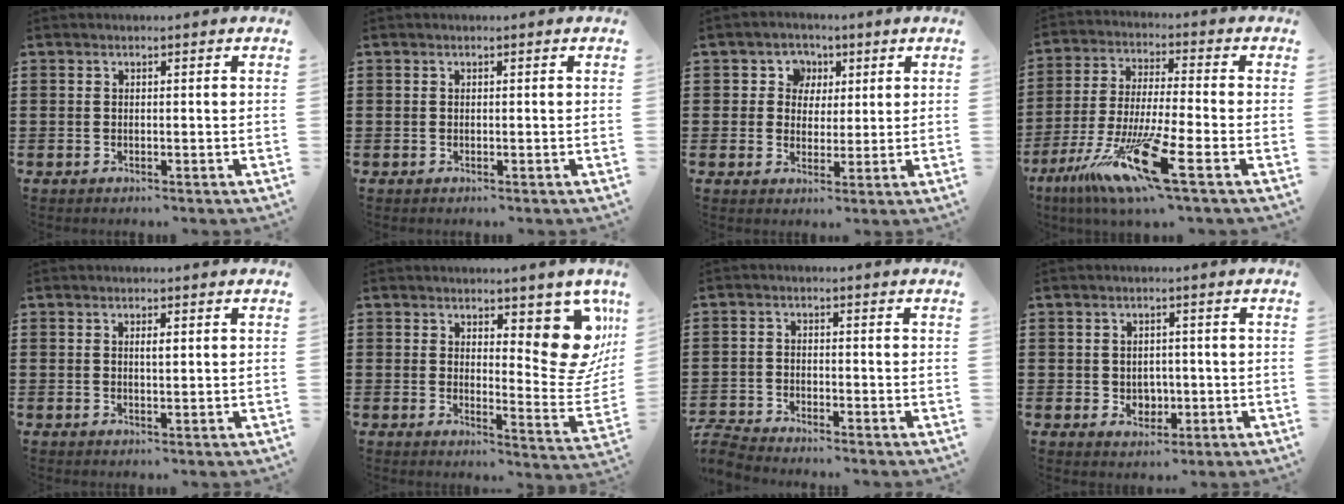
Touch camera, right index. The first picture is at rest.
{"total": 0.0}
{"total": 4.0, "force": [1.2, 3.8, 0.6], "torque": [-0.037, 0.013, 0.018]}
{"total": 16.2, "force": [-9.6, 1.7, 13.0], "torque": [-0.272, -0.001, -0.171]}
{"total": 1.7, "force": [0.4, 0.4, 1.6], "torque": [-0.031, 0.003, 0.004]}
{"total": 10.3, "force": [5.7, 3.8, 7.7], "torque": [-0.091, -0.048, 0.101]}
{"total": 3.0, "force": [-3.0, 0.1, 0.2], "torque": [-0.022, -0.006, -0.068]}
{"total": 2.6, "force": [-0.2, 2.3, 1.2], "torque": [-0.025, 0.004, -0.009]}